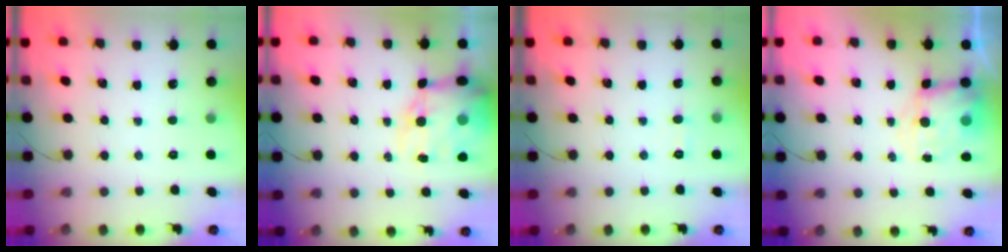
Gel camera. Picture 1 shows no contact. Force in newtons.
{"total": 13.9, "press": 13.4, "slide": 3.7}
{"total": 4.4, "press": 4.2, "slide": 1.0}
{"total": 7.2, "press": 7.2, "slide": 0.7}